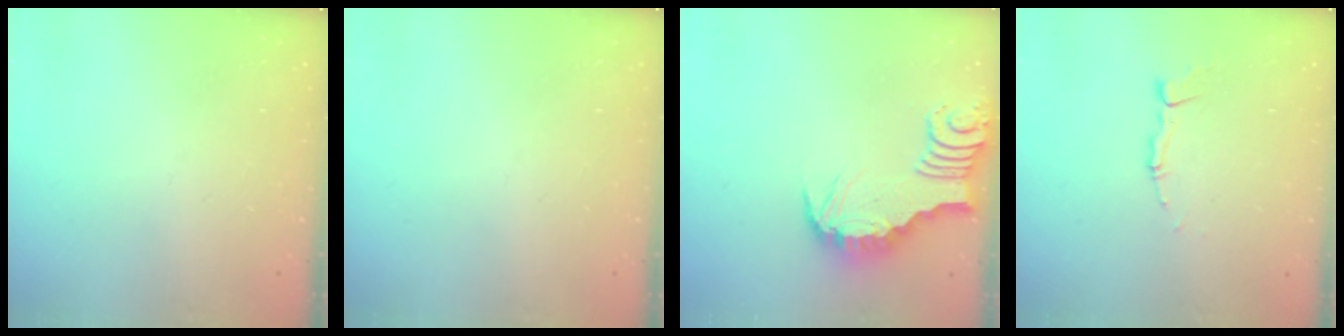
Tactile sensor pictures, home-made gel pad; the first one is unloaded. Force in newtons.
{"total": 0.0}
{"total": 3.4, "press": 3.4, "slide": 0.1}
{"total": 4.1, "press": 4.1, "slide": 0.3}